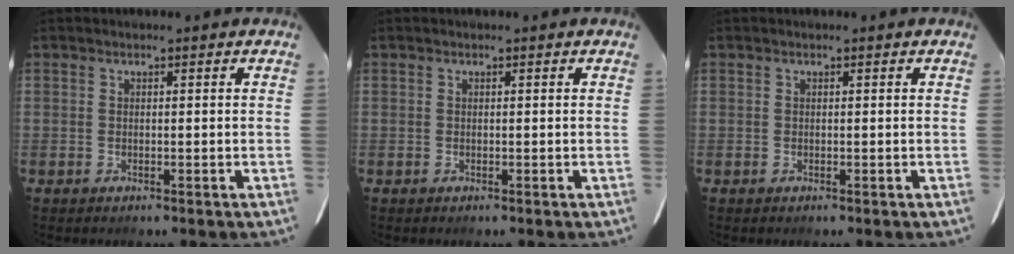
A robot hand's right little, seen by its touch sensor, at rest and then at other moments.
{"total": 0.0}
{"total": 0.0}